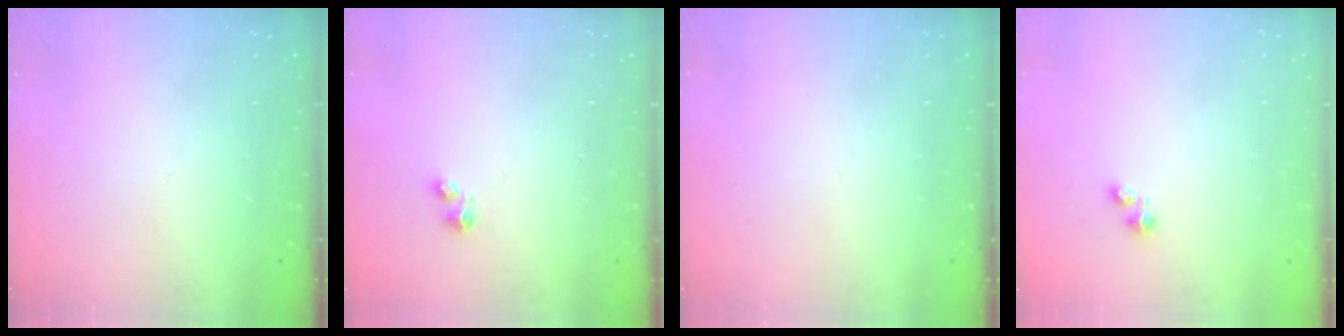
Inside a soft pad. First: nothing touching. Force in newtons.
{"total": 2.8, "press": 2.8, "slide": 0.4}
{"total": 0.0}
{"total": 1.9, "press": 1.8, "slide": 0.2}